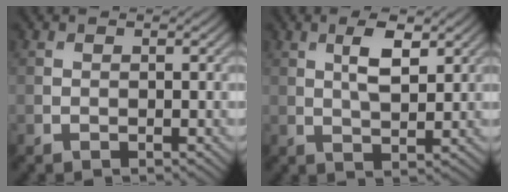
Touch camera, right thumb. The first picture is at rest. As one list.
[{"total": 4.6, "force": [1.9, 1.6, 3.9], "torque": [-0.080, -0.002, 0.036]}]